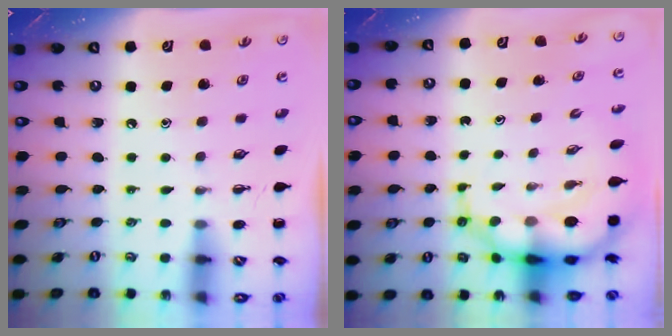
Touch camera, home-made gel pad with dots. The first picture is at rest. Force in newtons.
{"total": 9.1, "press": 8.7, "slide": 2.6}